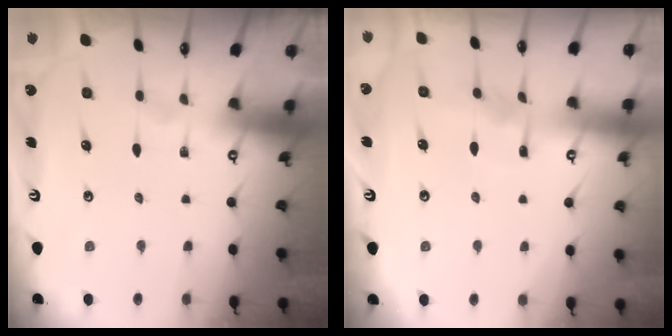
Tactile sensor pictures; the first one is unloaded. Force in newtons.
{"total": 3.2, "press": 3.2, "slide": 0.4}